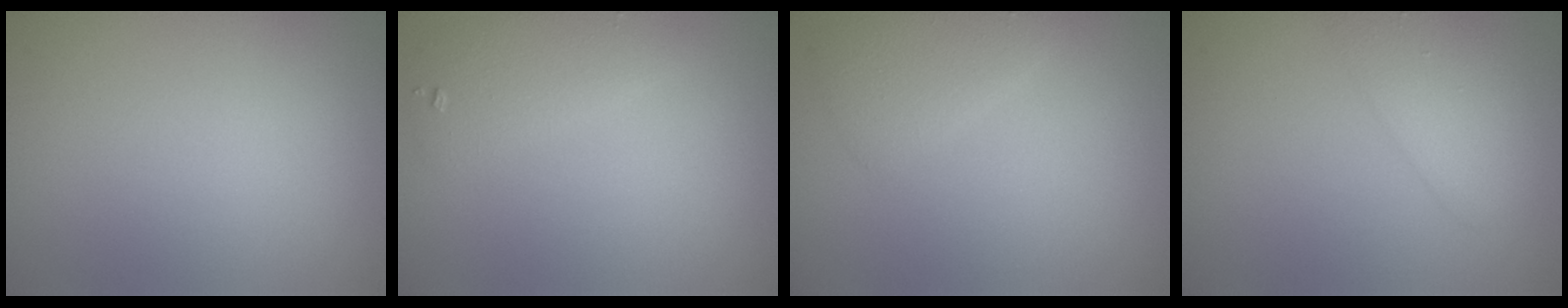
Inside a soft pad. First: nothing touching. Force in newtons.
{"total": 2.4, "press": 2.4, "slide": 0.1}
{"total": 2.1, "press": 2.1, "slide": 0.1}
{"total": 2.7, "press": 2.7, "slide": 0.1}